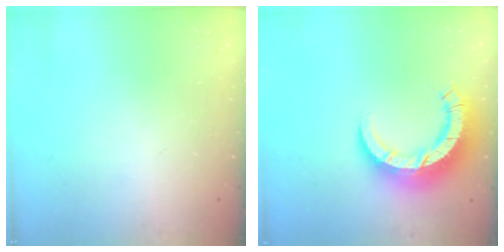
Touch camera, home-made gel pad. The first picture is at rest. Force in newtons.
{"total": 11.3, "press": 11.2, "slide": 1.3}